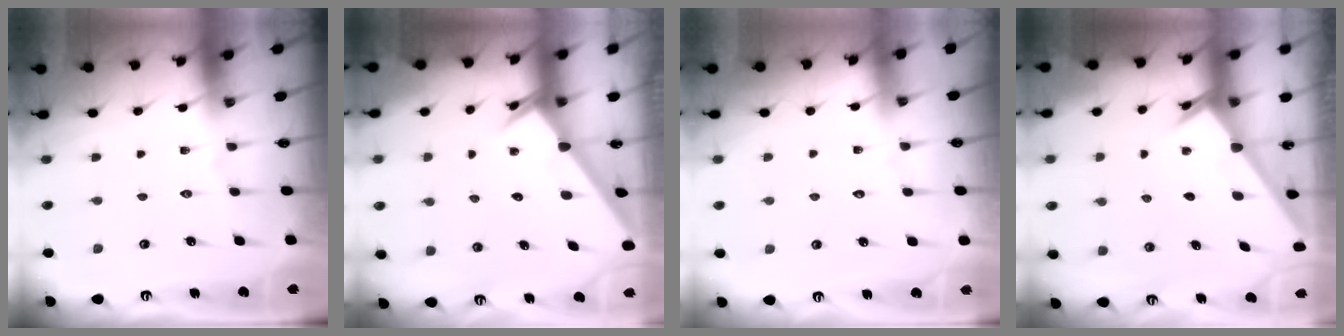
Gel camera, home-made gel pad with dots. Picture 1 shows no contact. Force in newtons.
{"total": 2.7, "press": 2.7, "slide": 0.3}
{"total": 2.1, "press": 2.1, "slide": 0.3}
{"total": 2.4, "press": 2.4, "slide": 0.2}